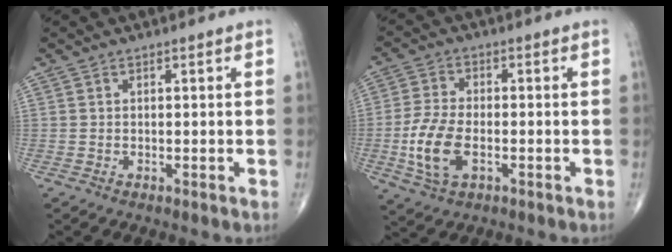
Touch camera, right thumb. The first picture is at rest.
{"total": 9.4, "force": [-2.4, 4.9, 7.6], "torque": [-0.163, 0.004, -0.045]}